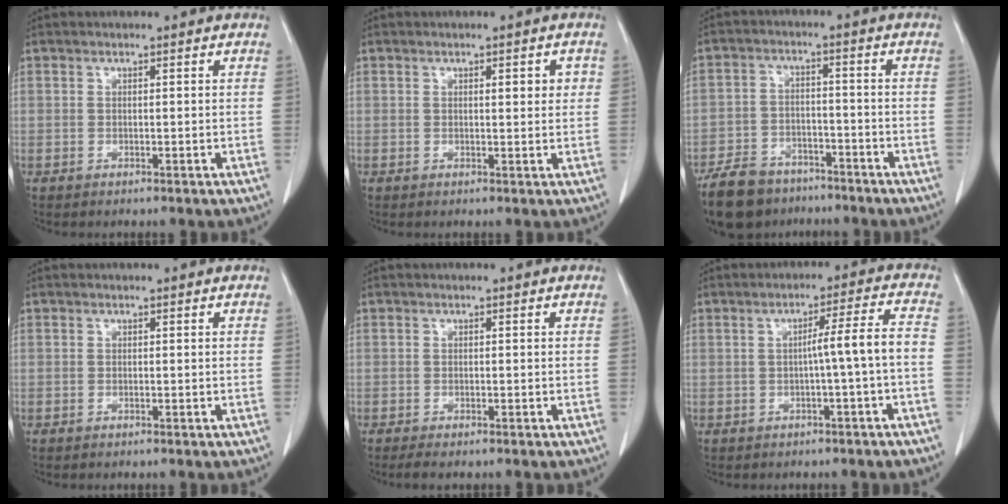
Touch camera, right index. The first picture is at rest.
{"total": 2.5, "force": [0.7, 0.8, 2.2], "torque": [-0.029, 0.002, 0.011]}
{"total": 10.8, "force": [-8.4, 5.7, 3.5], "torque": [-0.072, -0.002, -0.136]}
{"total": 0.0}
{"total": 2.6, "force": [-2.1, 0.4, 1.4], "torque": [-0.020, -0.006, -0.027]}
{"total": 5.3, "force": [-1.3, -1.0, 5.1], "torque": [-0.075, 0.014, -0.017]}